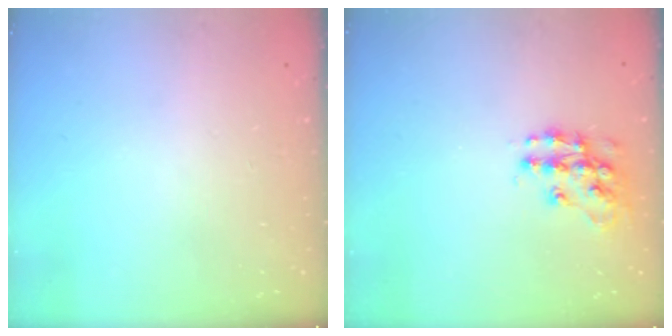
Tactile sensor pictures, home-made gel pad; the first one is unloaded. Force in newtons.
{"total": 12.2, "press": 12.1, "slide": 0.6}